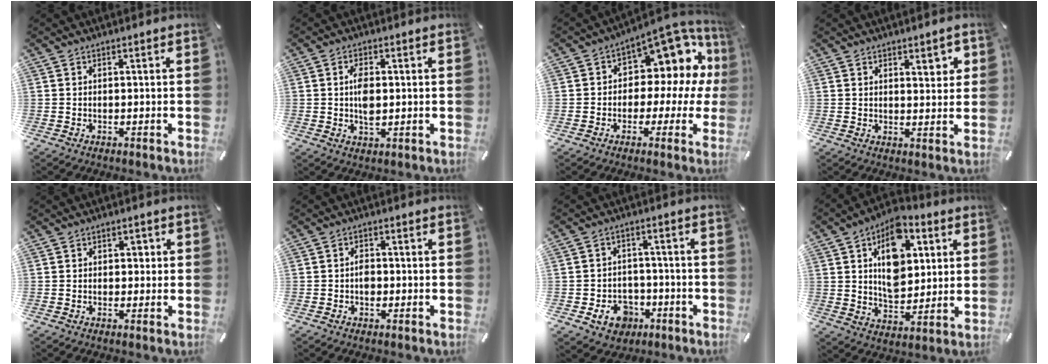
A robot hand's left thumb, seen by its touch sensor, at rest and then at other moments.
{"total": 5.9, "force": [0.7, 3.4, 4.8], "torque": [-0.089, 0.000, 0.006]}
{"total": 11.3, "force": [4.6, 7.6, 7.0], "torque": [-0.096, -0.055, 0.080]}
{"total": 4.3, "force": [2.4, 2.2, 2.8], "torque": [-0.028, -0.010, 0.035]}
{"total": 2.3, "force": [-0.1, 1.8, 1.3], "torque": [-0.011, 0.003, -0.011]}
{"total": 2.6, "force": [-0.5, 1.9, 1.7], "torque": [-0.033, 0.005, -0.009]}
{"total": 8.3, "force": [-3.6, 6.6, 3.6], "torque": [-0.067, 0.027, -0.062]}
{"total": 14.8, "force": [5.2, 10.1, 9.5], "torque": [-0.134, -0.016, 0.093]}